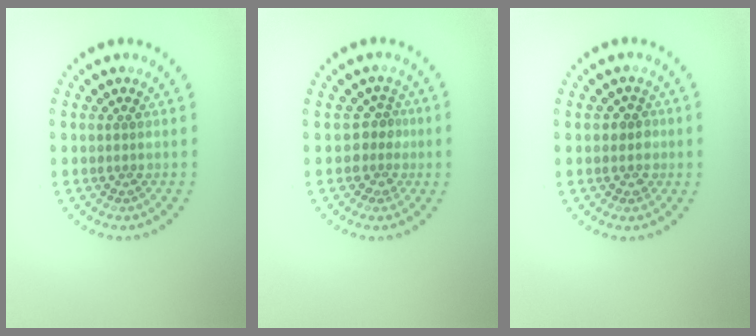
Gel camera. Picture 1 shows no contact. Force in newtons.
{"total": 2.2, "press": 1.5, "slide": 1.6}
{"total": 1.3, "press": 1.1, "slide": 0.7}